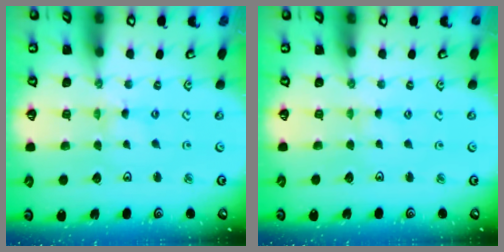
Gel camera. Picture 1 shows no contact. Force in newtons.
{"total": 0.7, "press": 0.6, "slide": 0.2}